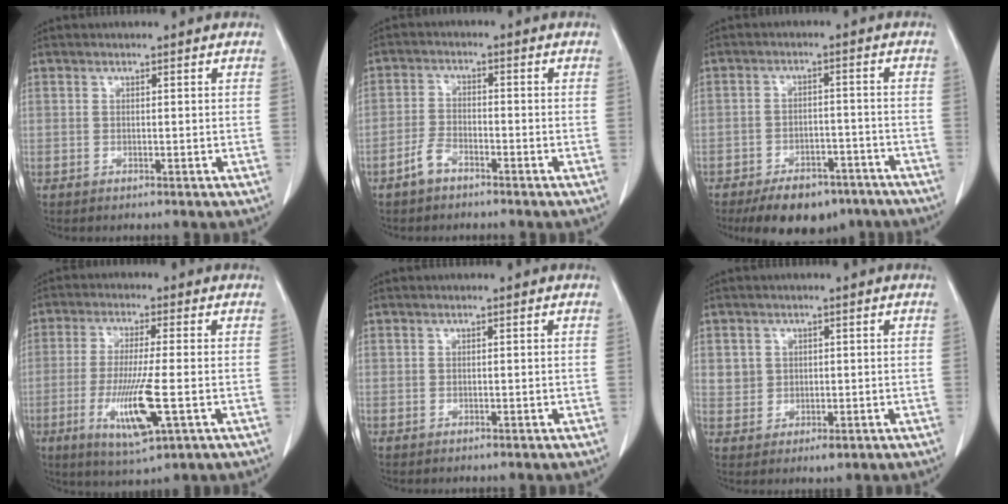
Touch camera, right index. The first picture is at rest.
{"total": 3.1, "force": [-2.3, 1.4, 1.6], "torque": [-0.033, 0.003, -0.044]}
{"total": 11.3, "force": [-8.4, 5.4, 5.2], "torque": [-0.069, 0.005, -0.123]}
{"total": 10.0, "force": [-2.8, 0.7, 9.6], "torque": [-0.185, -0.022, -0.046]}
{"total": 0.0}
{"total": 3.3, "force": [0.7, 3.0, 1.0], "torque": [-0.013, -0.001, 0.021]}